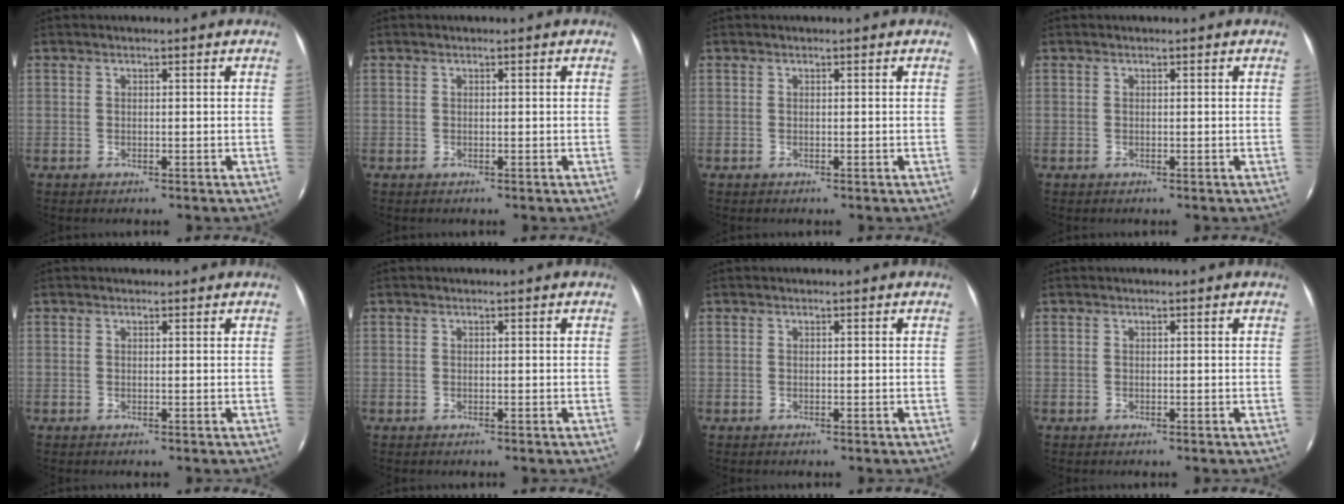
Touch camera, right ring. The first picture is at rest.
{"total": 0.0}
{"total": 0.0}
{"total": 0.0}
{"total": 0.5, "force": [0.4, 0.3, 0.0], "torque": [-0.004, 0.004, 0.004]}
{"total": 0.0}
{"total": 0.0}
{"total": 0.0}